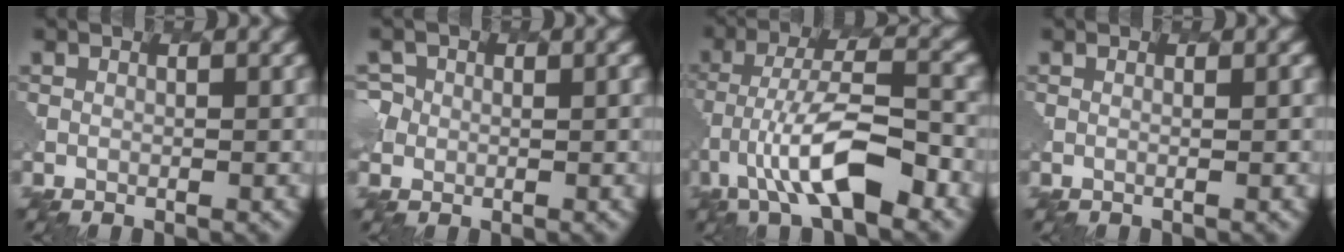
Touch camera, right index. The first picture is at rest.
{"total": 3.8, "force": [0.0, 3.6, 1.0], "torque": [-0.003, 0.028, -0.029]}
{"total": 5.7, "force": [-4.1, 0.4, 4.0], "torque": [-0.100, 0.026, -0.102]}
{"total": 1.3, "force": [0.8, -0.9, -0.6], "torque": [0.023, 0.016, 0.000]}